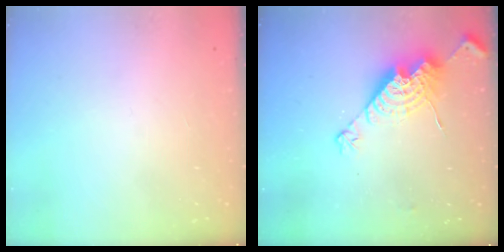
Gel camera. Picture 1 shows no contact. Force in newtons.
{"total": 14.2, "press": 14.2, "slide": 1.2}